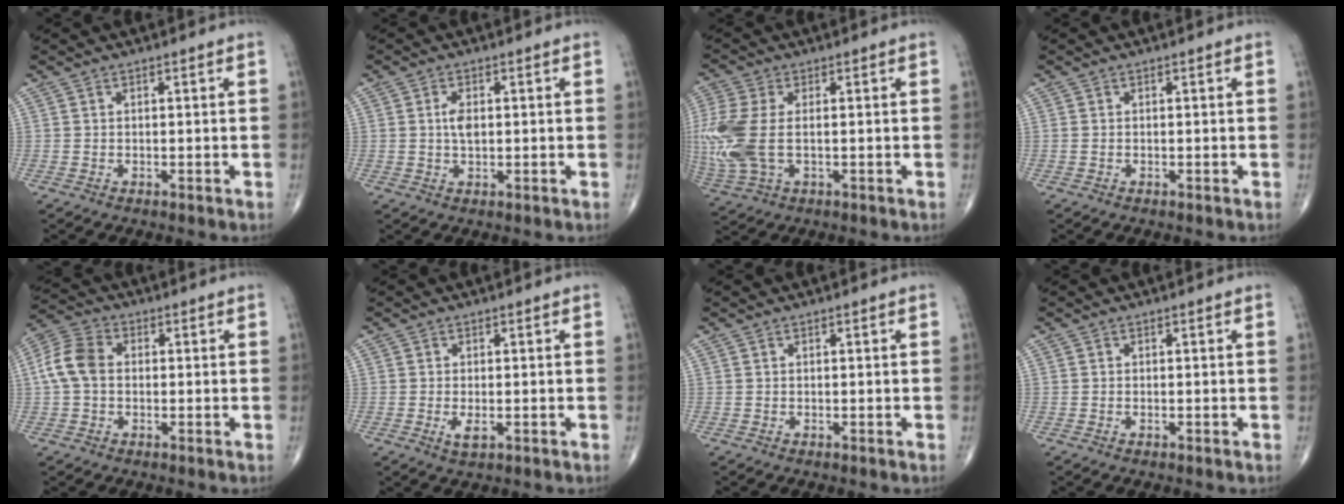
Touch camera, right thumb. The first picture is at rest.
{"total": 3.0, "force": [0.3, 1.6, 2.6], "torque": [-0.048, -0.002, 0.005]}
{"total": 13.0, "force": [-0.5, 7.2, 10.8], "torque": [-0.294, -0.009, -0.004]}
{"total": 0.0}
{"total": 7.7, "force": [0.3, 5.4, 5.4], "torque": [-0.115, 0.023, -0.003]}
{"total": 2.3, "force": [-0.6, 0.9, 2.1], "torque": [-0.043, -0.007, -0.008]}
{"total": 0.0}
{"total": 0.0}